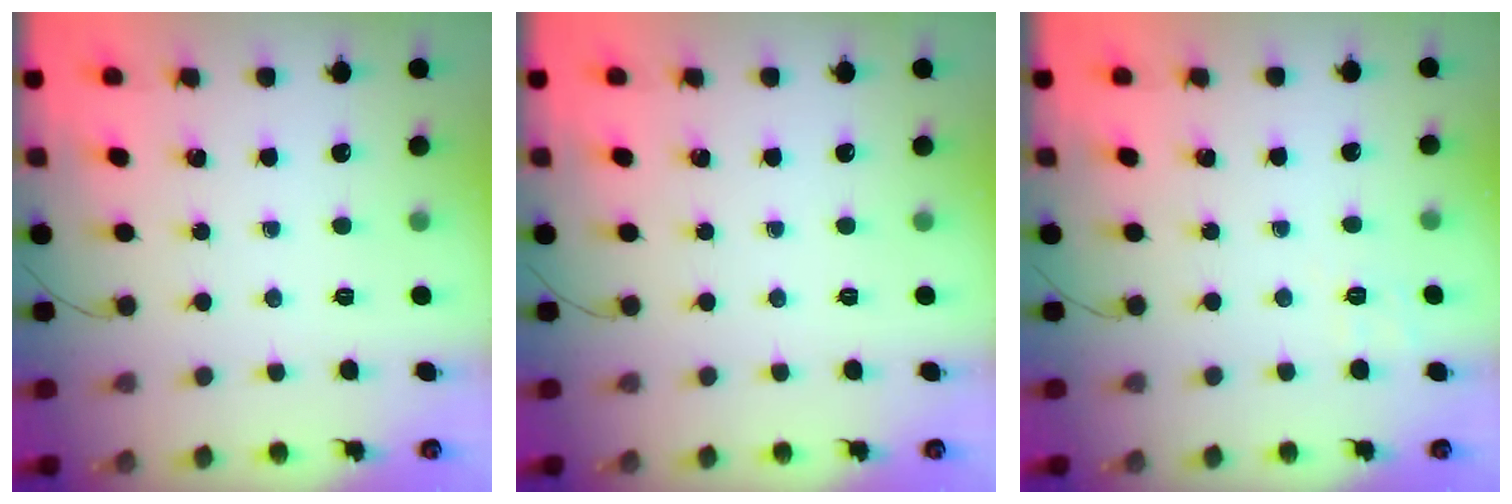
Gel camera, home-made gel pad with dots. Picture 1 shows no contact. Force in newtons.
{"total": 0.0}
{"total": 2.8, "press": 2.3, "slide": 1.7}